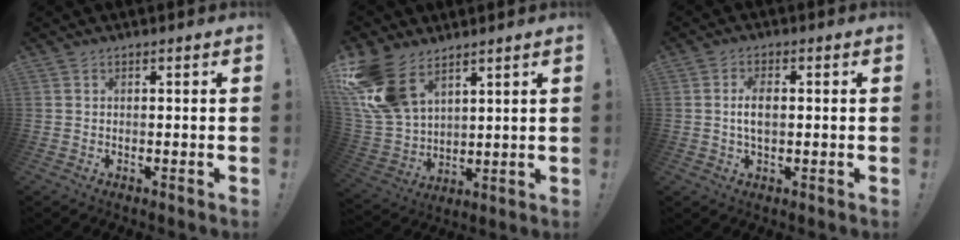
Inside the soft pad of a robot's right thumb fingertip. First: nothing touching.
{"total": 16.6, "force": [9.7, 10.0, 9.0], "torque": [-0.192, -0.046, 0.191]}
{"total": 5.2, "force": [0.2, 2.5, 4.5], "torque": [-0.078, 0.003, 0.001]}